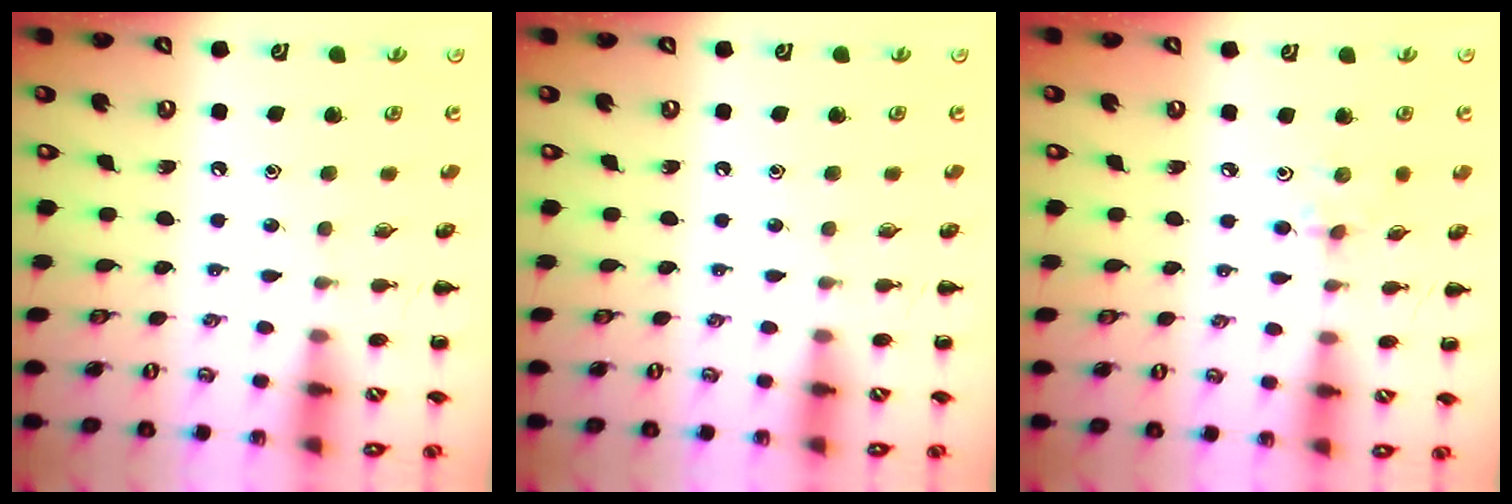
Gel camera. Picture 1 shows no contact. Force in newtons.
{"total": 0.0}
{"total": 2.2, "press": 2.1, "slide": 0.6}